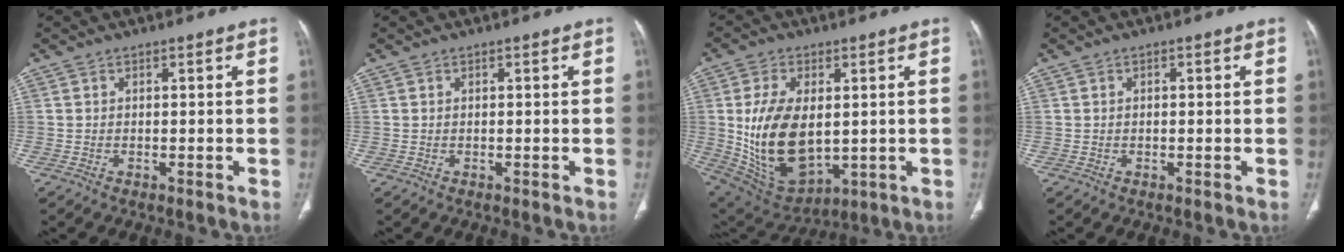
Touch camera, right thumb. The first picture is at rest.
{"total": 0.0}
{"total": 17.8, "force": [0.5, 10.5, 14.4], "torque": [-0.258, -0.014, 0.037]}
{"total": 0.0}